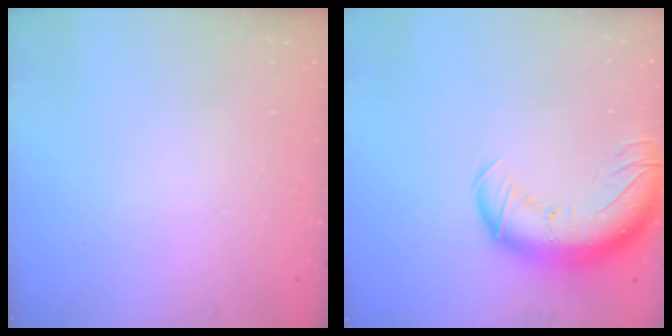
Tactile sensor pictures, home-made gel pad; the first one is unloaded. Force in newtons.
{"total": 15.5, "press": 15.0, "slide": 3.8}